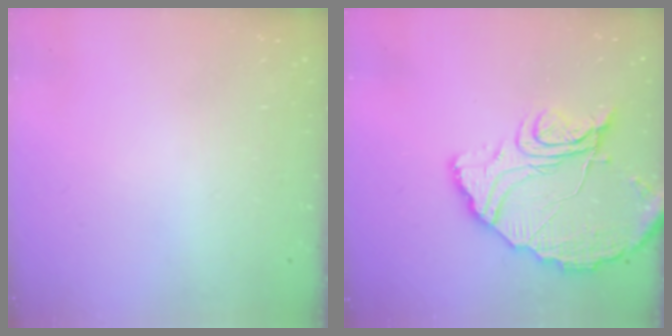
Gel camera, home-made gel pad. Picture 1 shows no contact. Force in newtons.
{"total": 15.8, "press": 15.7, "slide": 1.4}